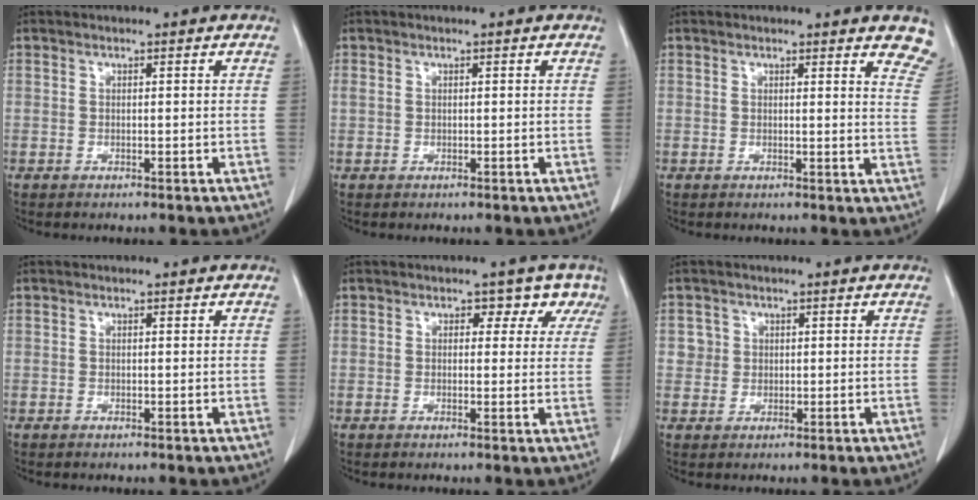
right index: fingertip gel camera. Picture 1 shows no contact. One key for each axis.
{"total": 0.6, "fx": 0.3, "fy": 0.4, "fz": 0.3, "tx": -0.007, "ty": 0.011, "tz": 0.006}
{"total": 5.7, "fx": 5.2, "fy": 1.0, "fz": 2.1, "tx": -0.009, "ty": -0.026, "tz": 0.028}
{"total": 0.0}
{"total": 4.0, "fx": 2.2, "fy": 3.0, "fz": 1.5, "tx": 0.001, "ty": 0.006, "tz": 0.010}
{"total": 2.2, "fx": 0.6, "fy": 2.1, "fz": -0.1, "tx": 0.017, "ty": 0.003, "tz": 0.004}